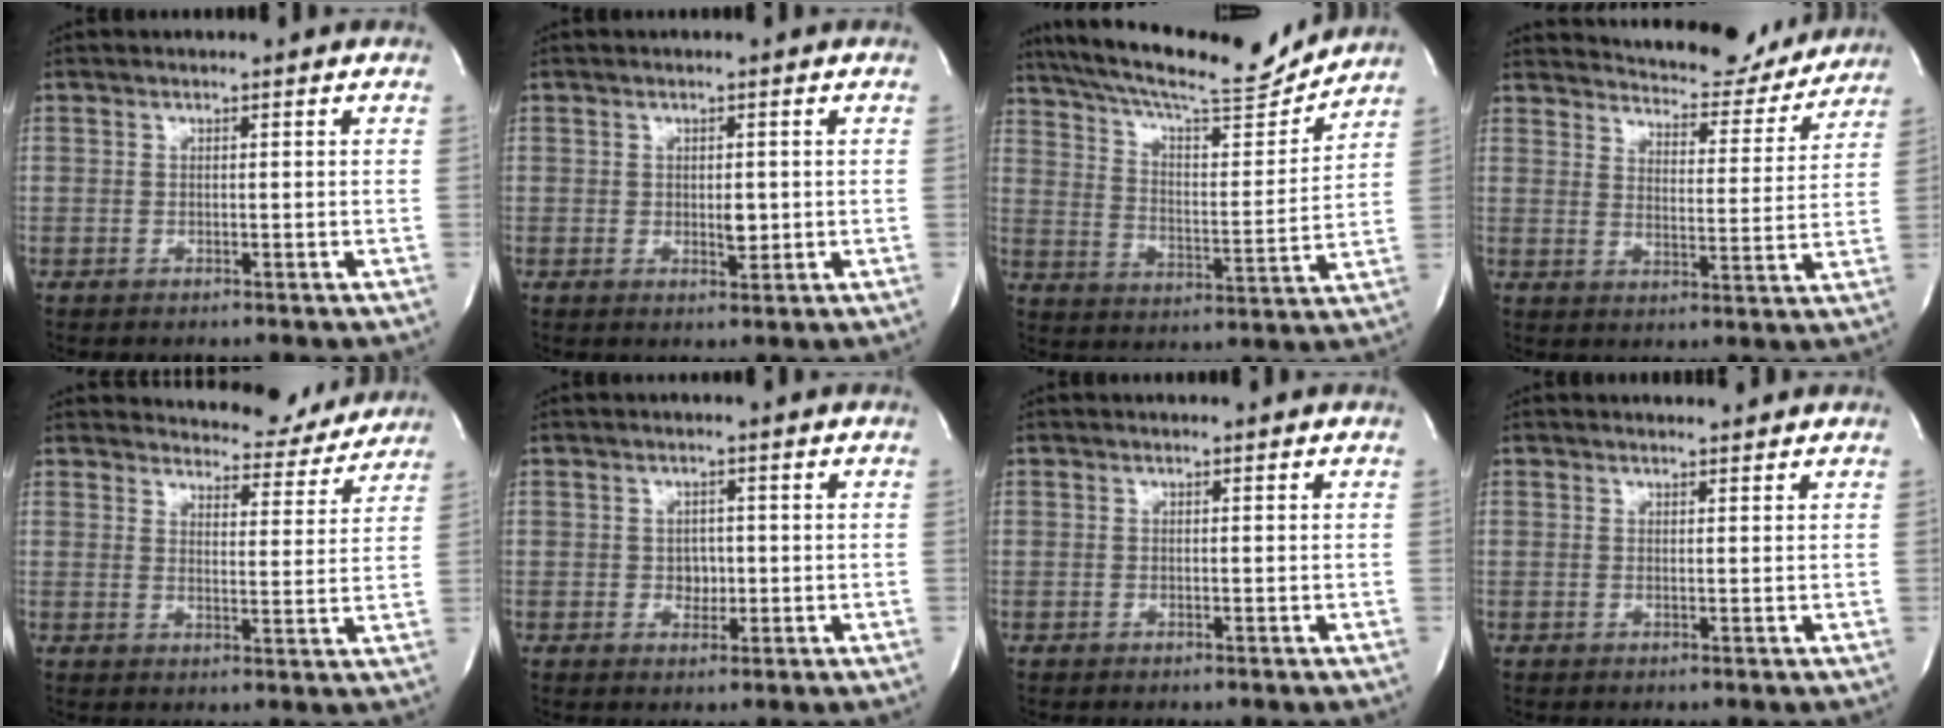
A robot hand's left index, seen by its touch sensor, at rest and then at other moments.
{"total": 1.9, "force": [-0.3, 1.1, 1.5], "torque": [-0.019, -0.003, 0.000]}
{"total": 18.5, "force": [16.8, 2.1, 7.4], "torque": [-0.133, -0.005, 0.256]}
{"total": 15.5, "force": [14.7, 3.8, 3.4], "torque": [-0.033, -0.020, 0.183]}
{"total": 9.5, "force": [9.2, 2.3, 0.6], "torque": [0.008, -0.017, 0.106]}
{"total": 2.1, "force": [-0.5, 1.8, 1.1], "torque": [-0.011, 0.003, -0.004]}
{"total": 0.0}
{"total": 1.6, "force": [1.6, 0.1, 0.2], "torque": [-0.007, 0.005, 0.021]}